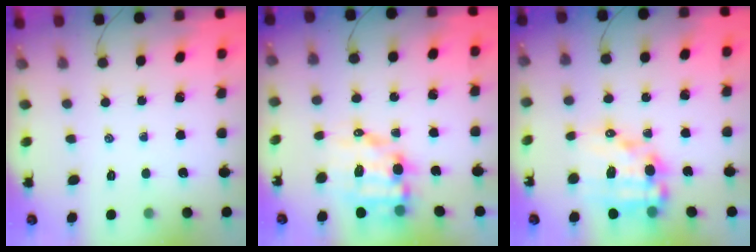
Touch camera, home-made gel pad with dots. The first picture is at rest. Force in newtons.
{"total": 9.8, "press": 9.5, "slide": 2.5}
{"total": 14.5, "press": 14.1, "slide": 3.5}